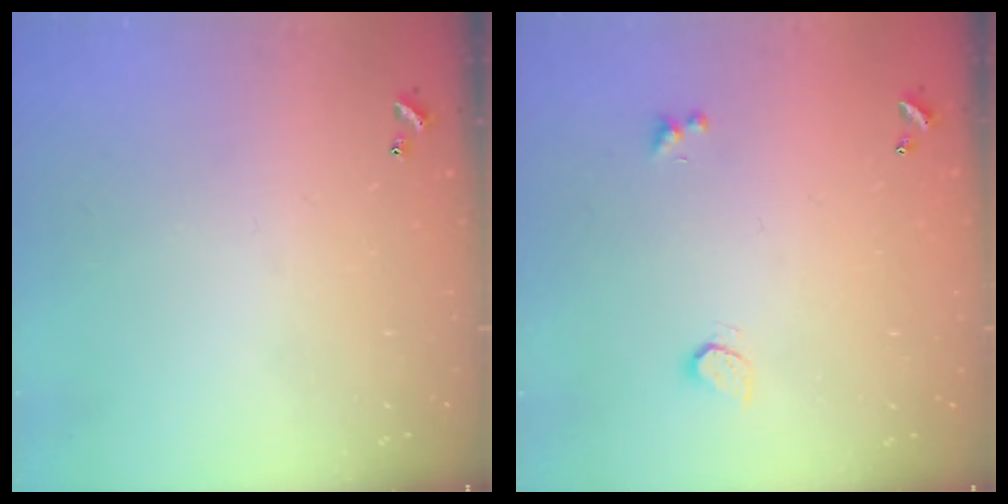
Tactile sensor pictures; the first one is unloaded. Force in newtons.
{"total": 0.9, "press": 0.8, "slide": 0.4}